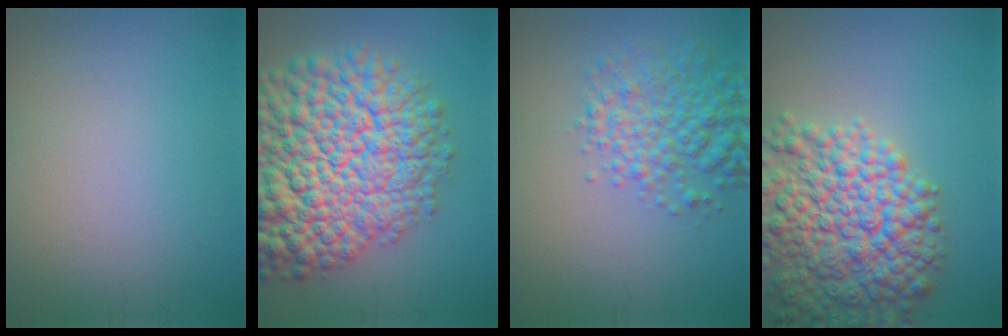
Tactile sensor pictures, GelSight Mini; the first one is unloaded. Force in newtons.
{"total": 15.4, "press": 15.4, "slide": 0.6}
{"total": 4.6, "press": 4.6, "slide": 0.2}
{"total": 10.3, "press": 10.3, "slide": 0.5}